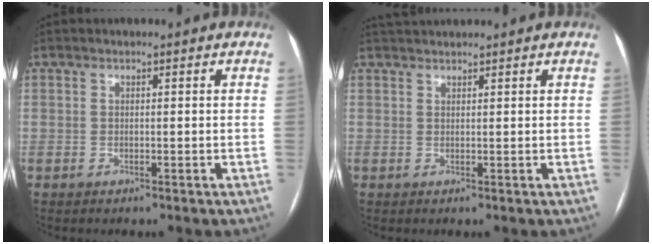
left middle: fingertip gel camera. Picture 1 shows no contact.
{"total": 2.3, "force": [2.3, -0.1, 0.4], "torque": [-0.005, 0.026, 0.044]}